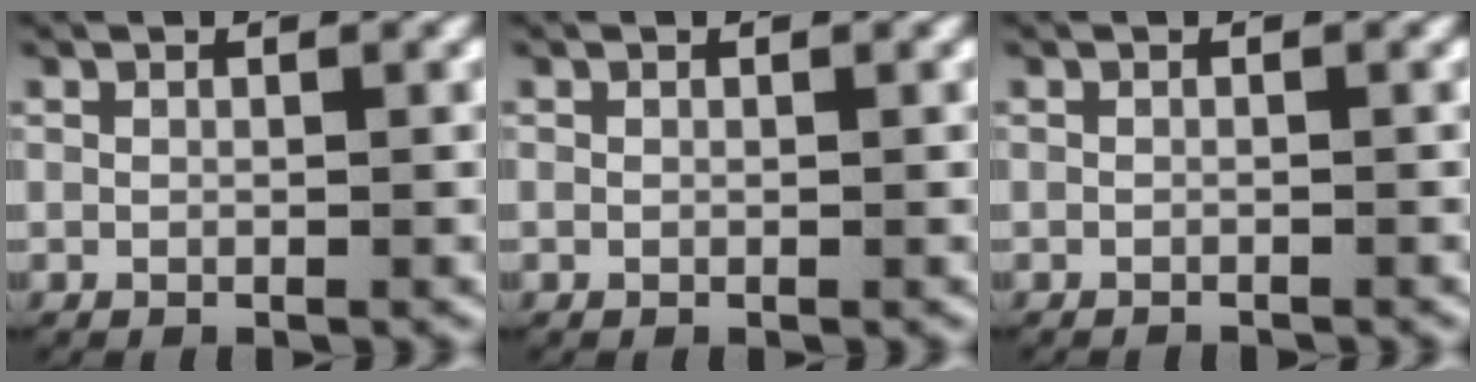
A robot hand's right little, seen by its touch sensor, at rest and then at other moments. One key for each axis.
{"total": 0.0}
{"total": 0.7, "fx": -0.7, "fy": 0.0, "fz": -0.1, "tx": -0.004, "ty": -0.005, "tz": -0.010}